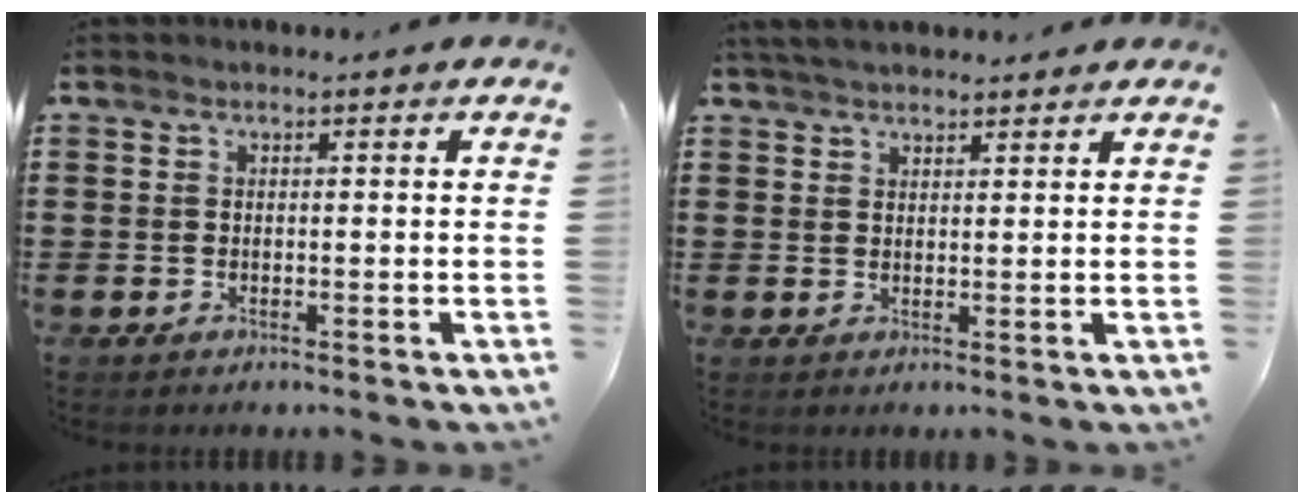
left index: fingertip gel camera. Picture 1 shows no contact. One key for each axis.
{"total": 3.1, "fx": 2.9, "fy": 0.5, "fz": 1.0, "tx": -0.026, "ty": 0.000, "tz": 0.055}